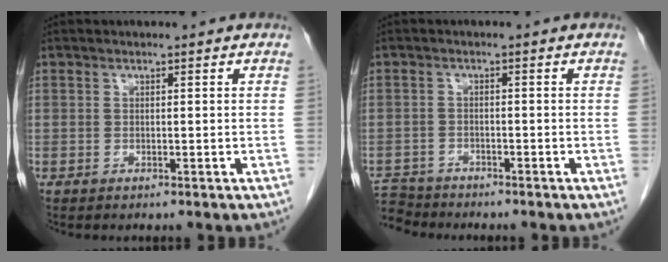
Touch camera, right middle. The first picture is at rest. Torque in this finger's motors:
{"motor_torque": [0.15, -0.40, -0.03, -0.02]}